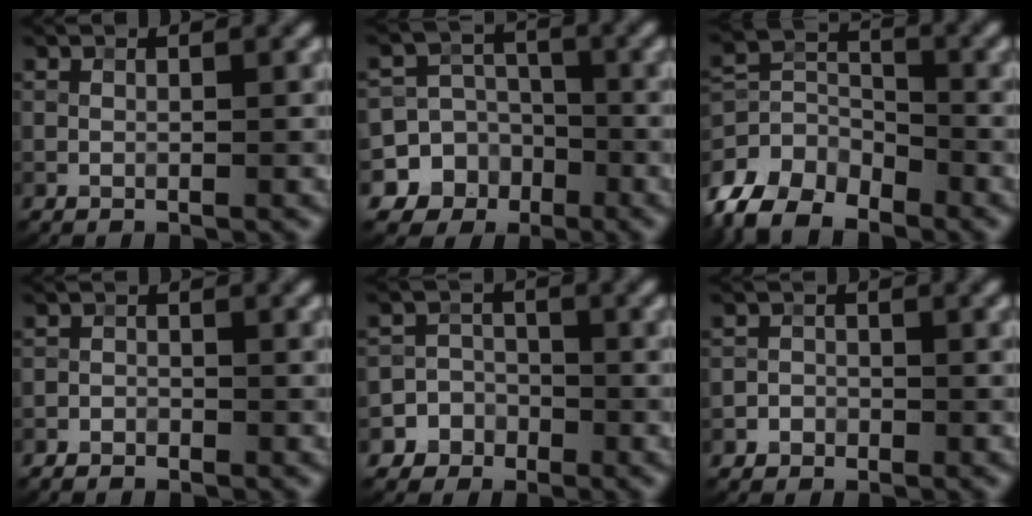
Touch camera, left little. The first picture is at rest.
{"total": 10.8, "force": [-4.8, 9.6, 0.9], "torque": [-0.037, -0.012, -0.088]}
{"total": 6.7, "force": [-5.0, 3.6, 2.7], "torque": [-0.057, -0.004, -0.108]}
{"total": 1.6, "force": [-1.3, 0.8, 0.2], "torque": [0.001, 0.007, -0.028]}
{"total": 4.6, "force": [-2.6, 3.8, -0.2], "torque": [0.039, -0.001, -0.061]}
{"total": 1.8, "force": [-1.1, 1.4, -0.1], "torque": [0.025, 0.008, -0.025]}